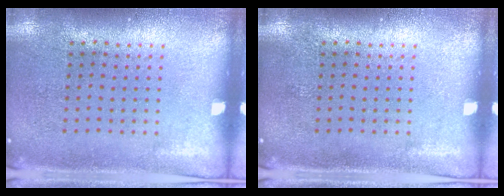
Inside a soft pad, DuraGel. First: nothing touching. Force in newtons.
{"total": 0.0}